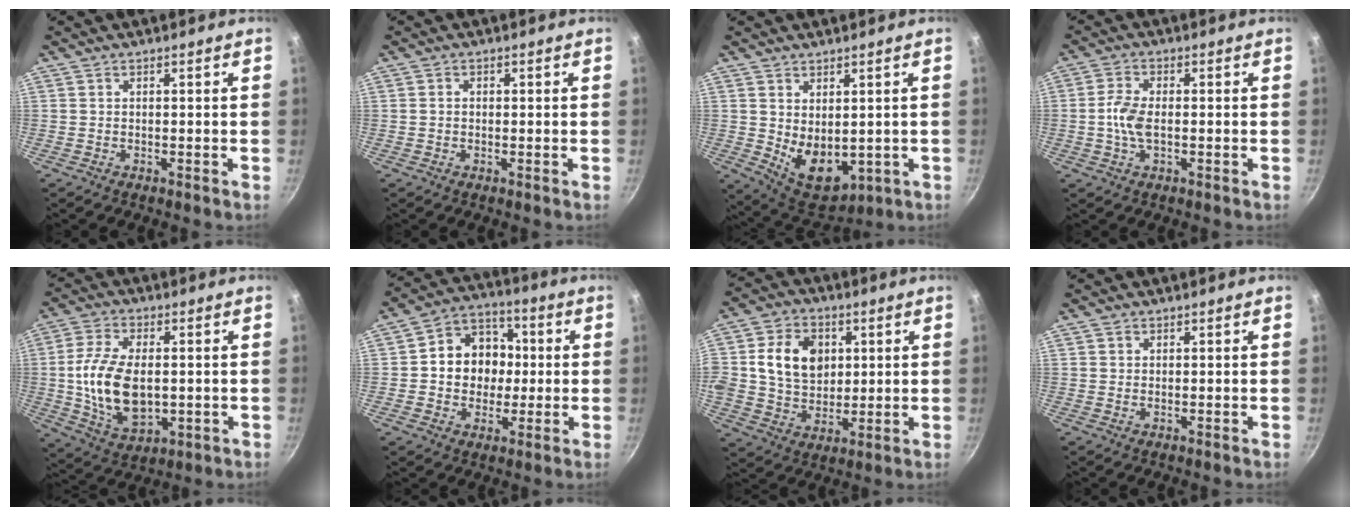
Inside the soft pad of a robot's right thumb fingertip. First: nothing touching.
{"total": 1.1, "force": [0.0, 0.9, 0.6], "torque": [-0.010, 0.005, -0.001]}
{"total": 9.7, "force": [0.4, 6.2, 7.5], "torque": [-0.090, -0.025, 0.034]}
{"total": 5.4, "force": [-0.6, 2.9, 4.6], "torque": [-0.096, 0.010, -0.018]}
{"total": 14.9, "force": [-0.3, 8.6, 12.1], "torque": [-0.219, 0.001, 0.005]}
{"total": 12.6, "force": [0.4, 10.7, 6.6], "torque": [-0.060, 0.017, -0.008]}
{"total": 14.0, "force": [2.7, 10.9, 8.3], "torque": [-0.126, 0.004, 0.044]}
{"total": 0.9, "force": [0.4, 0.7, 0.3], "torque": [-0.003, 0.000, 0.004]}